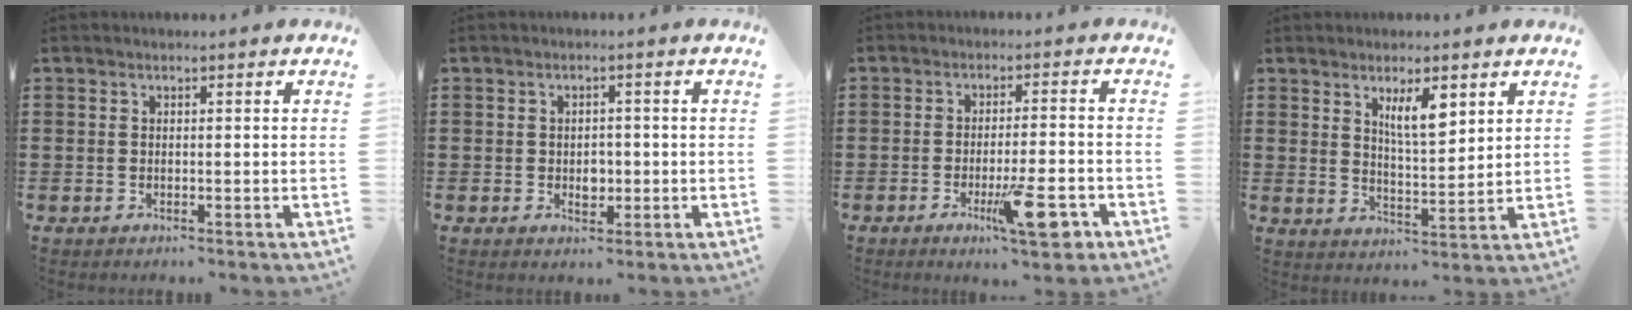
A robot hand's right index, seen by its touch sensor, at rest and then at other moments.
{"total": 2.3, "force": [-0.4, 1.7, 1.5], "torque": [-0.016, -0.003, -0.013]}
{"total": 9.1, "force": [-4.0, 1.8, 8.0], "torque": [-0.134, -0.002, -0.062]}
{"total": 5.6, "force": [3.1, 1.7, 4.4], "torque": [-0.084, 0.002, 0.052]}